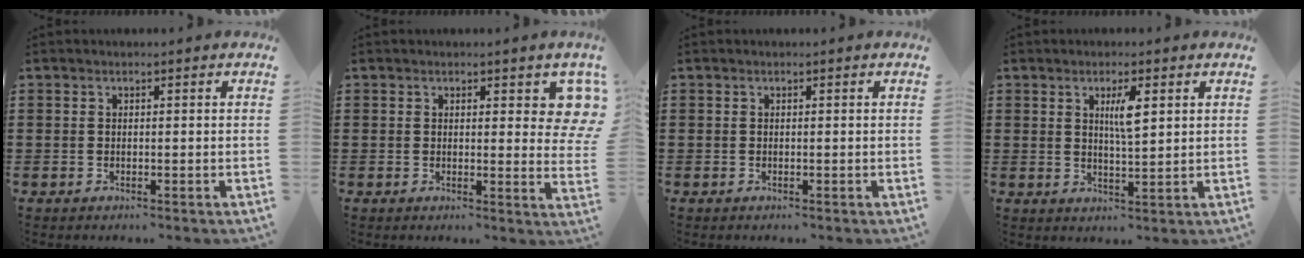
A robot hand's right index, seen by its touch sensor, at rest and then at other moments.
{"total": 4.2, "force": [2.2, 1.8, 3.1], "torque": [-0.029, -0.006, 0.033]}
{"total": 0.0}
{"total": 4.0, "force": [1.4, 0.8, 3.6], "torque": [-0.067, 0.002, 0.019]}